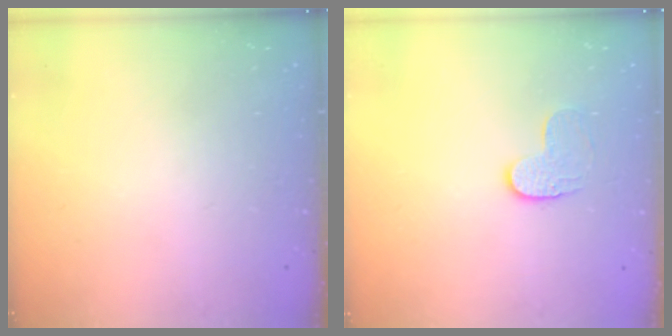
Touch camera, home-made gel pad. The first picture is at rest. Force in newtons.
{"total": 6.3, "press": 6.3, "slide": 0.4}